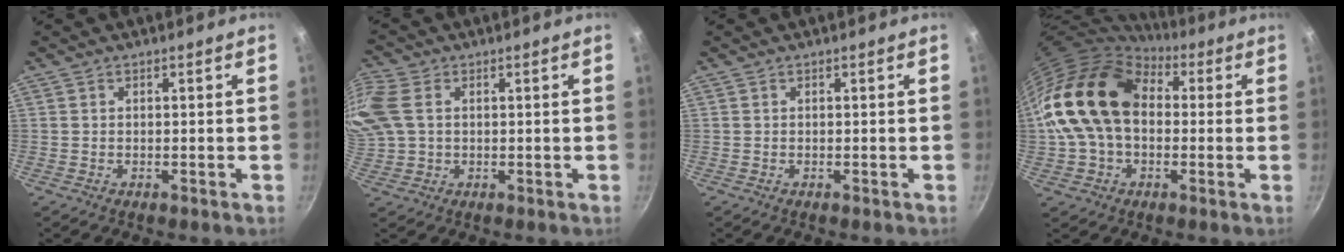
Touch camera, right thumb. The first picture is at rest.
{"total": 8.5, "force": [1.8, 6.2, 5.6], "torque": [-0.124, 0.012, 0.035]}
{"total": 0.0}
{"total": 19.7, "force": [1.8, 14.1, 13.7], "torque": [-0.238, 0.040, 0.022]}